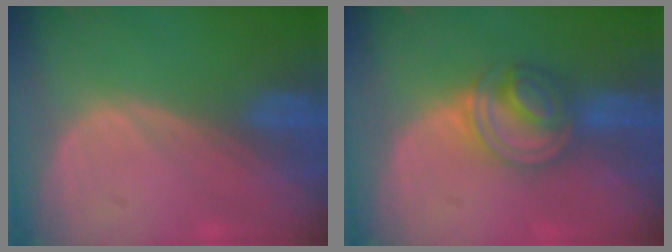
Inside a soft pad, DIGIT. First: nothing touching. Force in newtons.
{"total": 6.3, "press": 6.1, "slide": 1.6}